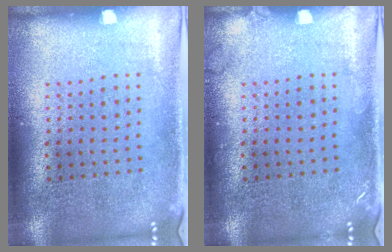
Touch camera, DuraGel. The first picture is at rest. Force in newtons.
{"total": 0.8, "press": 0.8, "slide": 0.1}